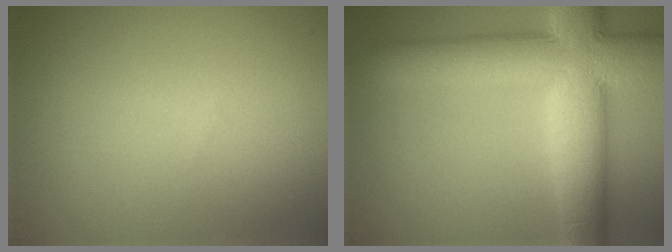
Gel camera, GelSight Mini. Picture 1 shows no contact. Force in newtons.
{"total": 11.8, "press": 11.7, "slide": 0.3}